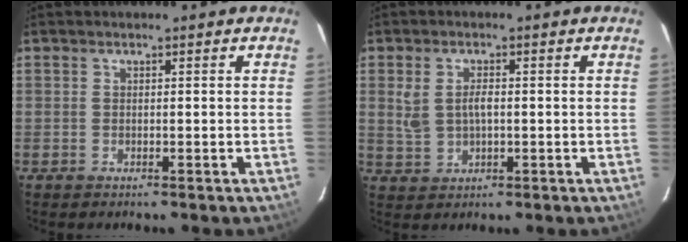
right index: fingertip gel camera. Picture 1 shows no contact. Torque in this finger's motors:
{"motor_torque": [0.08, 0.05, 0.08, 0.05]}